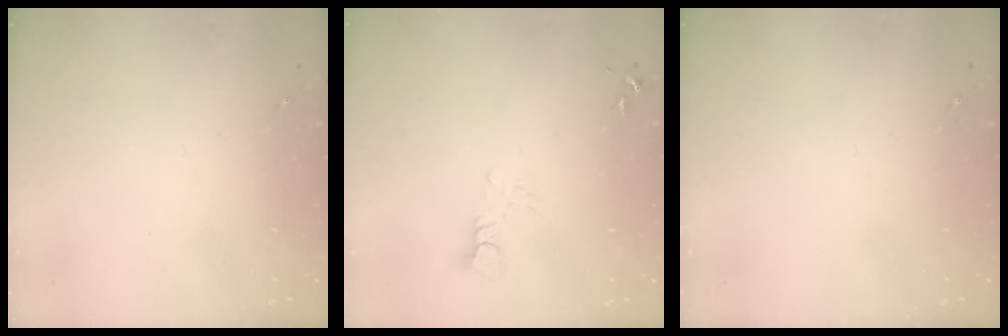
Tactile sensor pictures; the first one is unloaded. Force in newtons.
{"total": 3.2, "press": 3.2, "slide": 0.3}
{"total": 0.0}